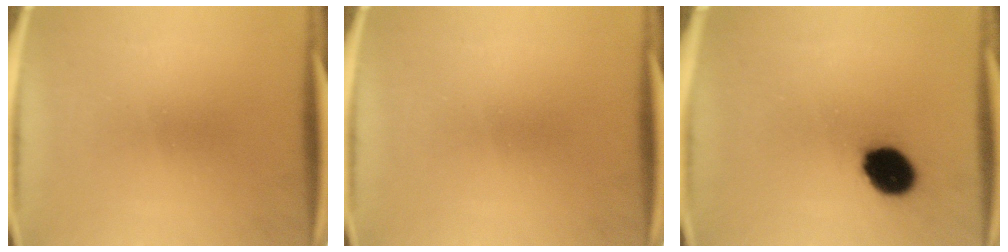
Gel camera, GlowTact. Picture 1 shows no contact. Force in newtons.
{"total": 0.0}
{"total": 11.1}